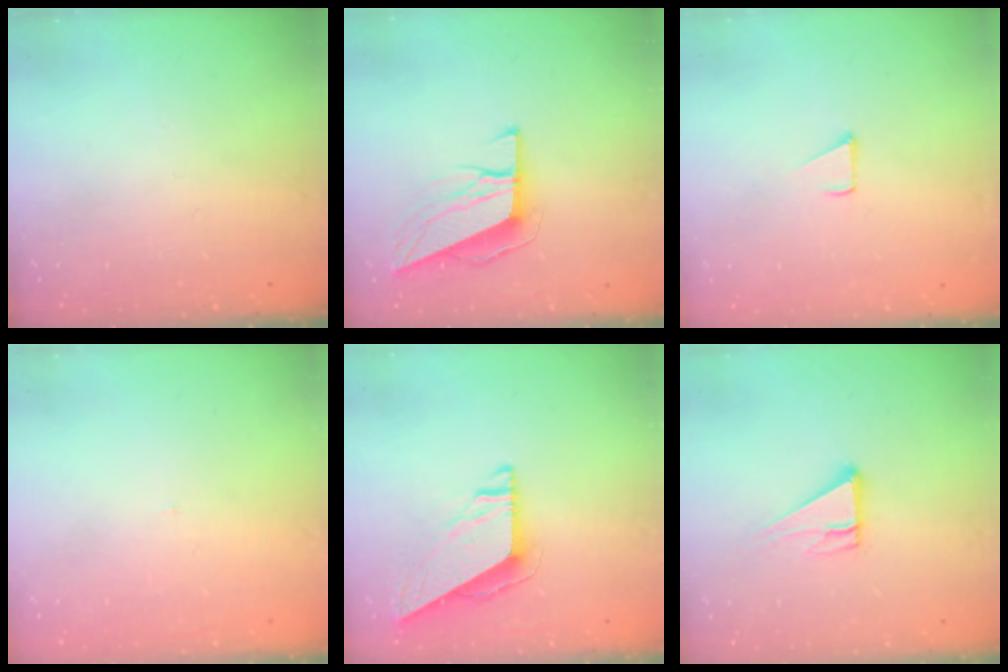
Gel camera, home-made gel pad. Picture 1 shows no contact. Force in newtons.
{"total": 10.3, "press": 9.8, "slide": 3.0}
{"total": 2.3, "press": 2.3, "slide": 0.2}
{"total": 1.7, "press": 1.6, "slide": 0.1}
{"total": 7.6, "press": 7.6, "slide": 0.2}
{"total": 6.6, "press": 6.6, "slide": 0.6}